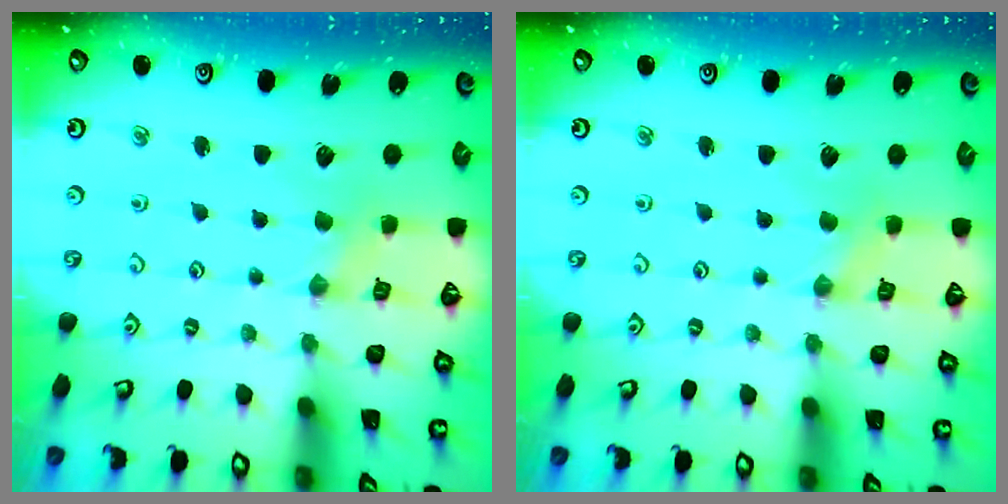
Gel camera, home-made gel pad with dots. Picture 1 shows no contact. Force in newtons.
{"total": 0.0}